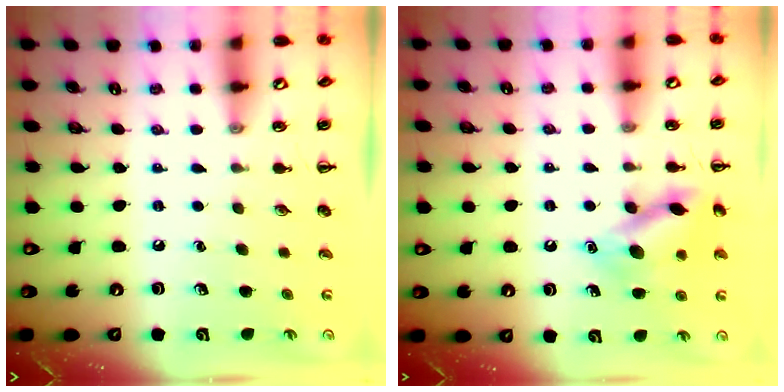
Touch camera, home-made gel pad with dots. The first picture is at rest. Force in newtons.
{"total": 13.7, "press": 13.7, "slide": 1.3}